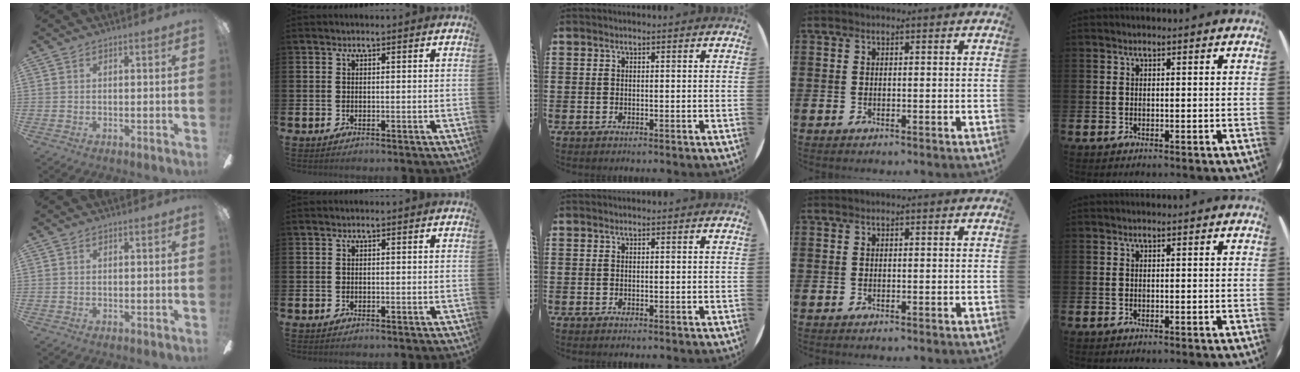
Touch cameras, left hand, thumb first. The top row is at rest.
{}